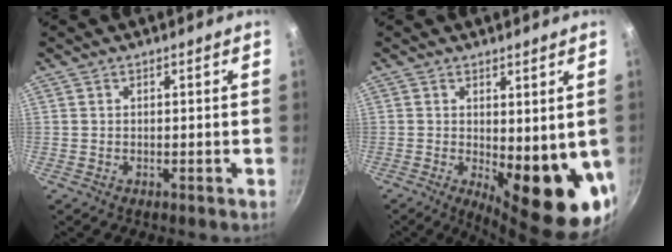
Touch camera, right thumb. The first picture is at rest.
{"total": 13.1, "force": [-0.7, 4.9, 12.2], "torque": [-0.127, -0.025, 0.004]}